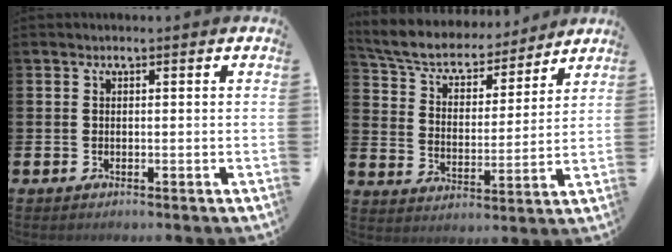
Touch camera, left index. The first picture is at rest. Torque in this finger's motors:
{"motor_torque": [0.37, -0.57, 0.54, 0.06]}